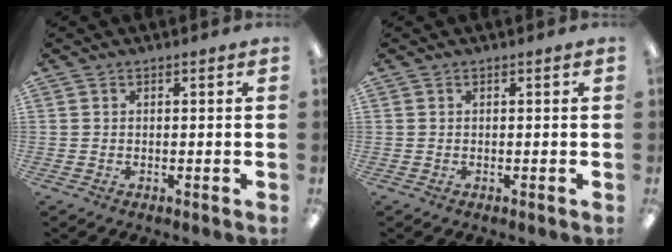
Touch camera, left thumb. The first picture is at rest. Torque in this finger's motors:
{"motor_torque": [0.00, 0.00, -0.03, 0.03, 0.00]}